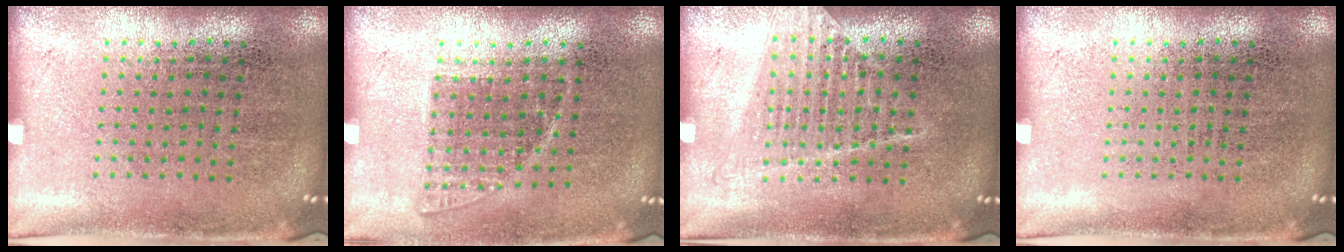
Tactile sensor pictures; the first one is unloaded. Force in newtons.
{"total": 1.1, "press": 0.9, "slide": 0.5}
{"total": 1.2, "press": 1.1, "slide": 0.4}
{"total": 0.0}